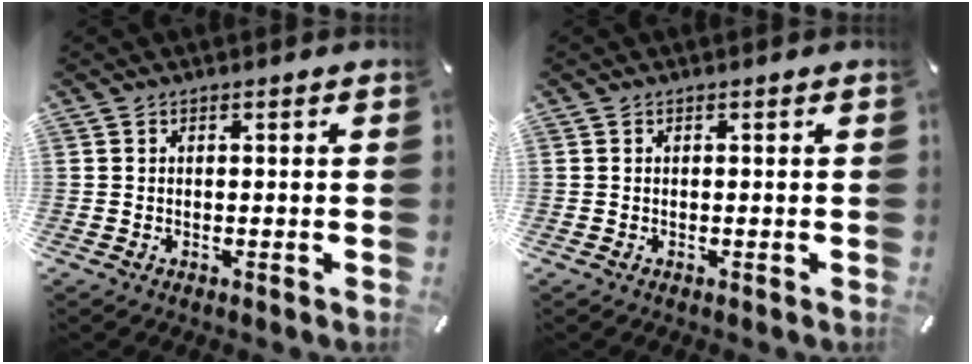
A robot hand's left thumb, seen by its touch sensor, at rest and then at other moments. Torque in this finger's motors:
{"motor_torque": [0.00, 0.00, 0.01, 0.02, 0.00]}